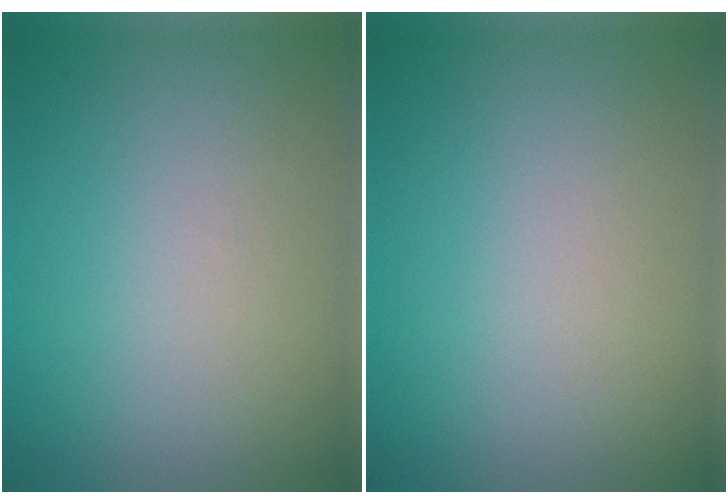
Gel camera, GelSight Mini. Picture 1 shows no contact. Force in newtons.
{"total": 0.0}